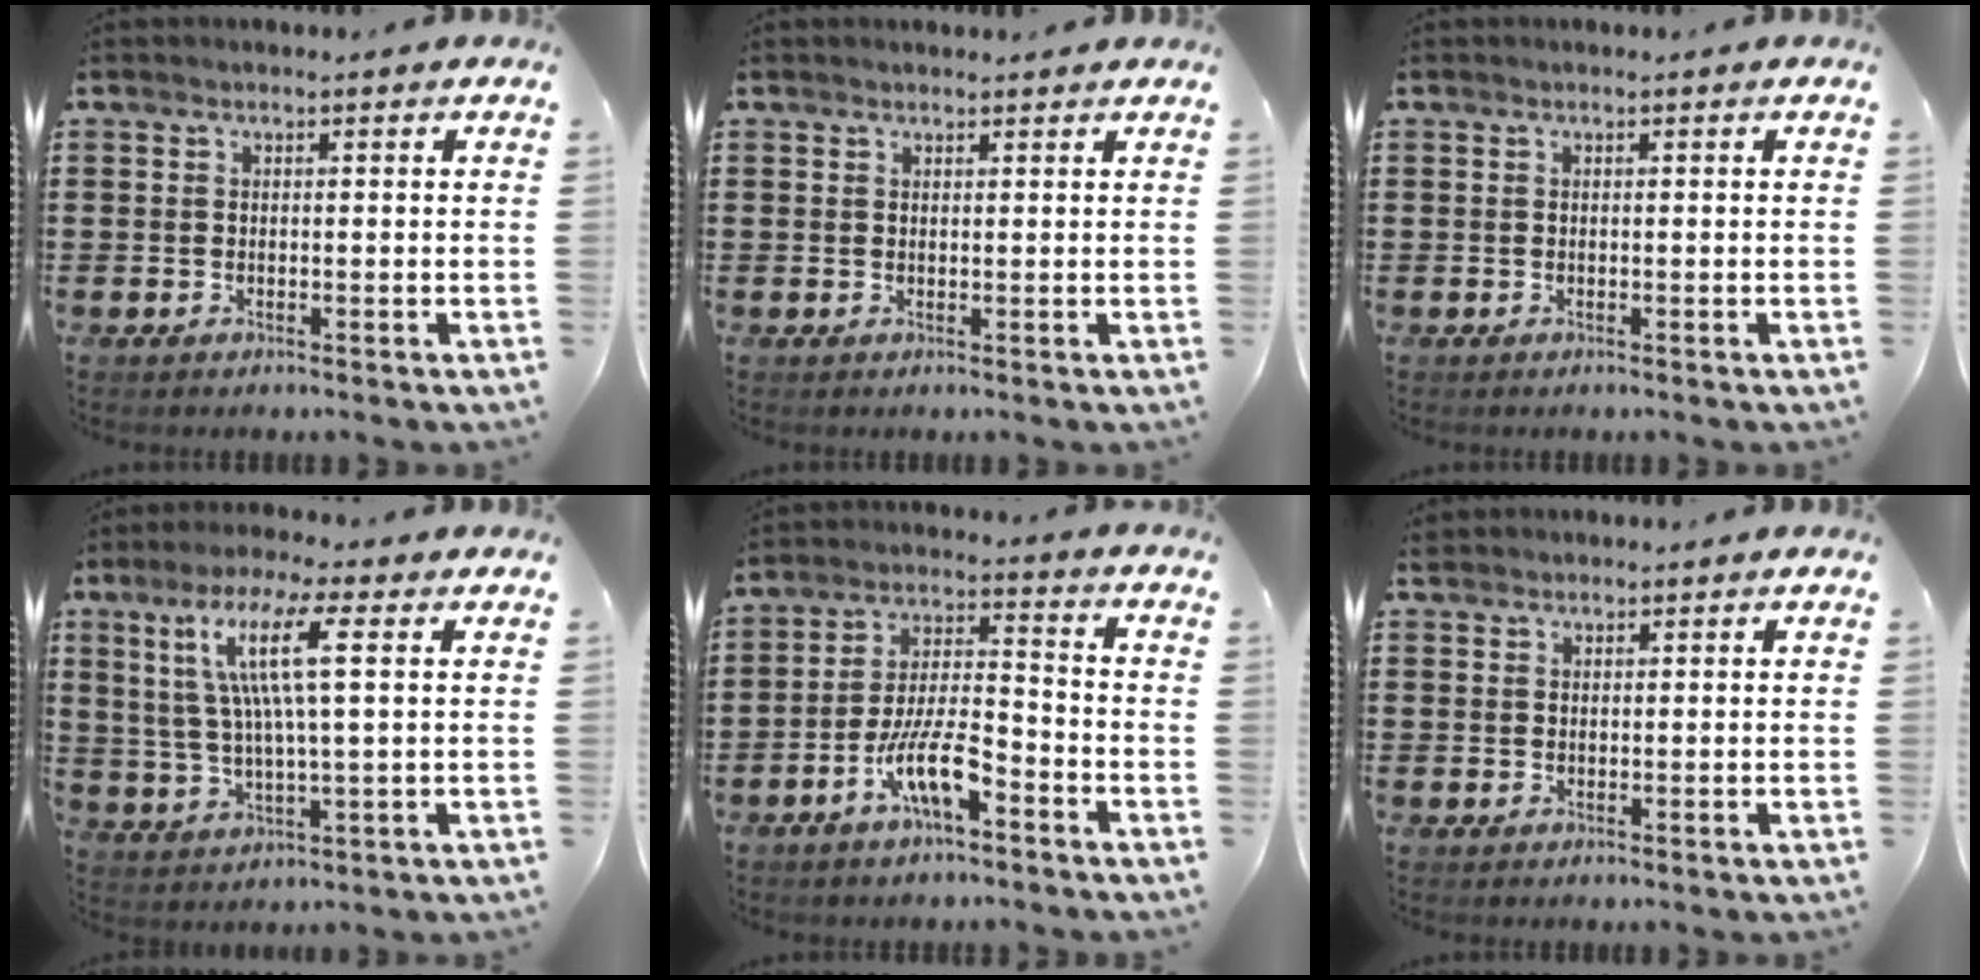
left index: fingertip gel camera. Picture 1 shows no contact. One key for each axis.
{"total": 0.8, "fx": 0.8, "fy": 0.2, "fz": 0.1, "tx": -0.004, "ty": 0.001, "tz": 0.016}
{"total": 0.0}
{"total": 10.7, "fx": 3.6, "fy": 1.4, "fz": 10.0, "tx": -0.213, "ty": 0.003, "tz": 0.053}
{"total": 9.2, "fx": -5.2, "fy": 2.9, "fz": 7.1, "tx": -0.154, "ty": 0.004, "tz": -0.100}
{"total": 0.9, "fx": 0.6, "fy": 0.7, "fz": 0.0, "tx": -0.004, "ty": 0.004, "tz": 0.012}